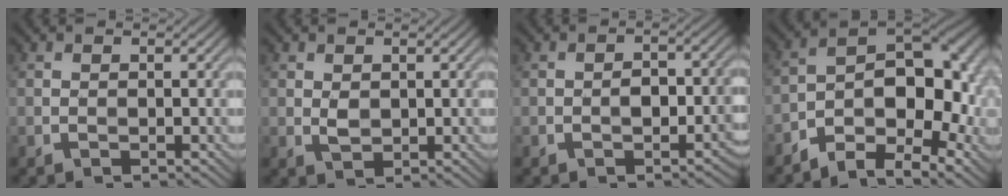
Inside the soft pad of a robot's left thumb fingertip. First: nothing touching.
{"total": 1.6, "force": [0.5, 1.1, 1.1], "torque": [-0.026, -0.004, 0.012]}
{"total": 3.2, "force": [-1.1, 1.6, 2.5], "torque": [-0.036, 0.007, -0.017]}
{"total": 12.6, "force": [-5.6, 5.9, 9.6], "torque": [-0.147, -0.003, -0.100]}